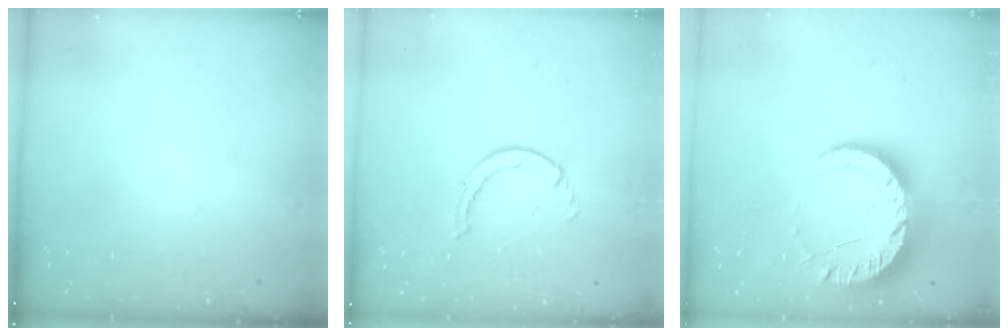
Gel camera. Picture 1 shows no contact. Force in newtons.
{"total": 0.8, "press": 0.7, "slide": 0.1}
{"total": 12.7, "press": 12.7, "slide": 0.8}